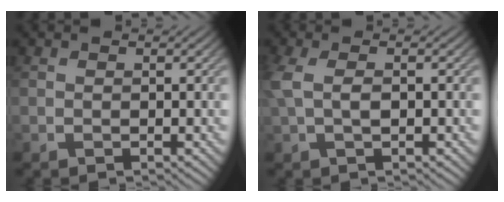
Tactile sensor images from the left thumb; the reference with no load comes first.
{"total": 3.3, "force": [0.3, 1.2, 3.0], "torque": [-0.081, 0.006, 0.002]}